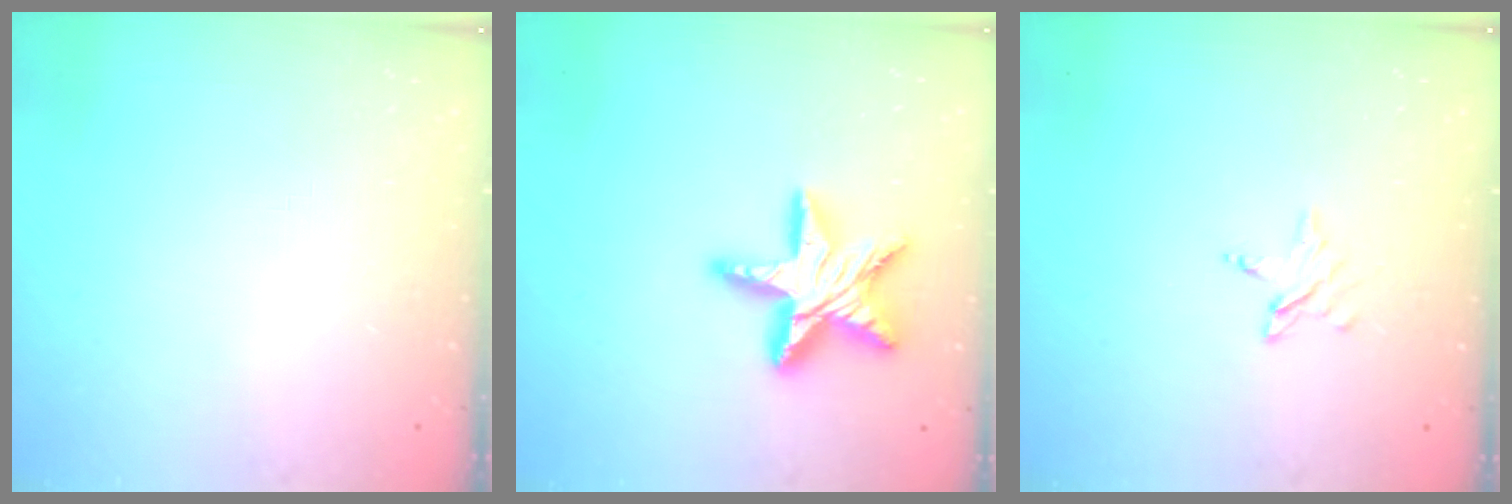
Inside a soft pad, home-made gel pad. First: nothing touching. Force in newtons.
{"total": 17.0, "press": 17.0, "slide": 1.4}
{"total": 3.4, "press": 3.4, "slide": 0.4}